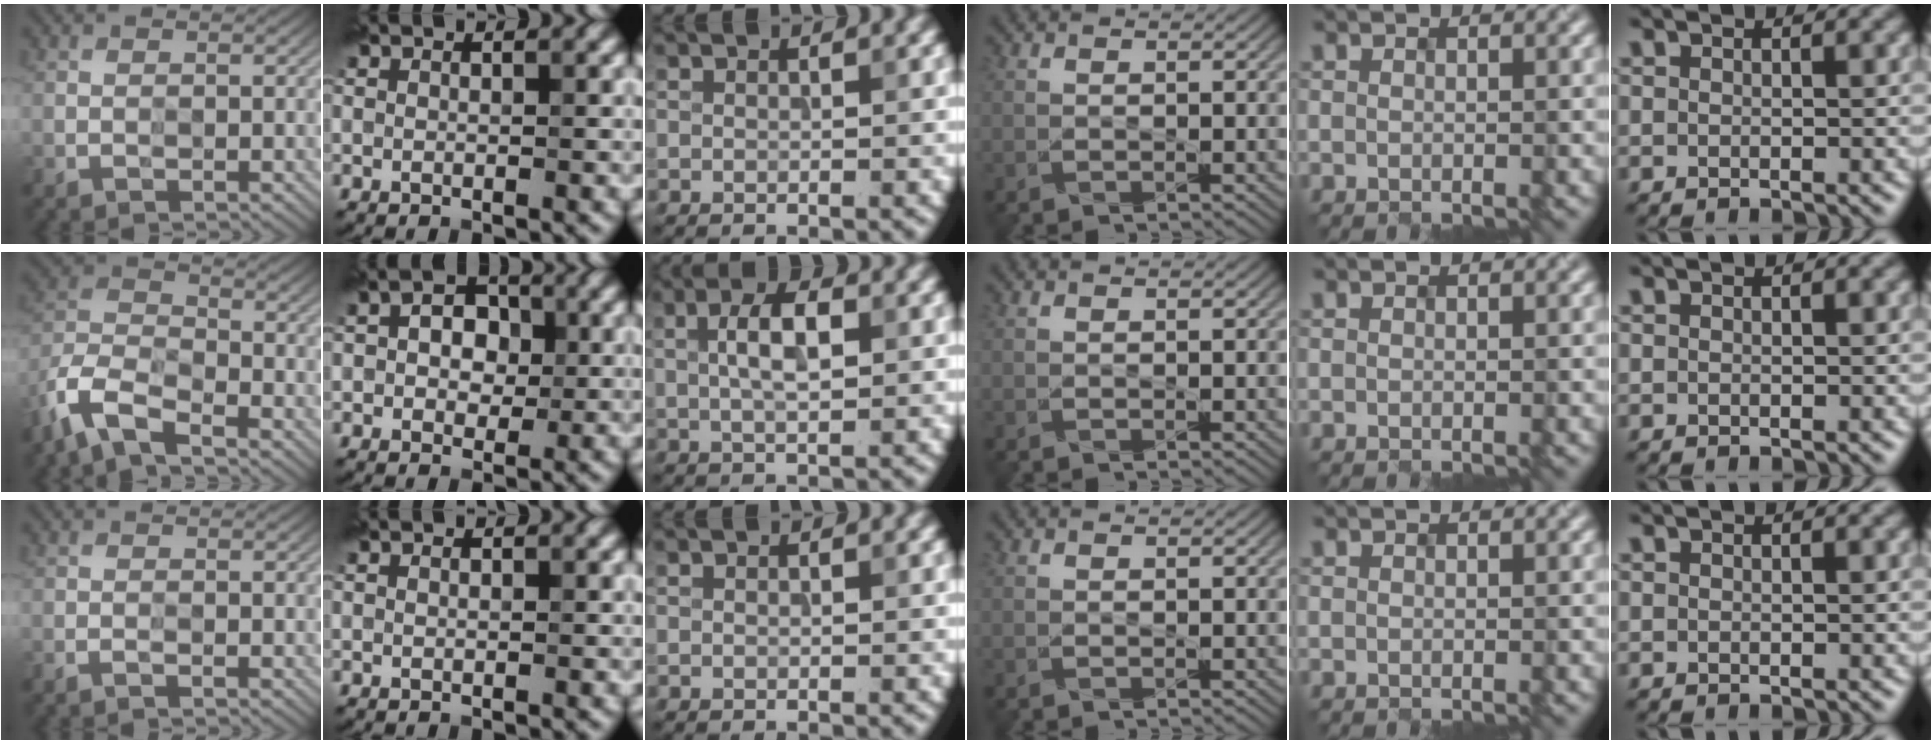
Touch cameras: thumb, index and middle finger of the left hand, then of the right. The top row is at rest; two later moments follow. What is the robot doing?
{"motion": "insert", "object": "file holder"}